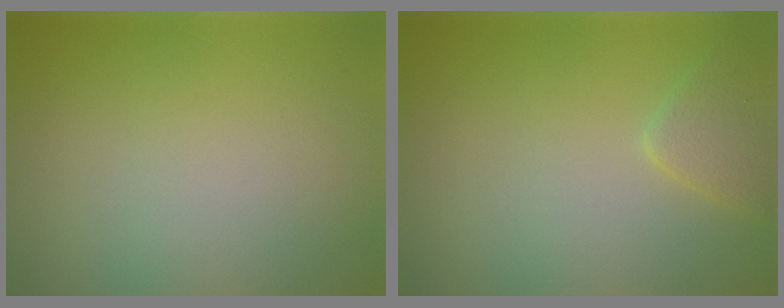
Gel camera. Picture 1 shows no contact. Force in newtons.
{"total": 2.1, "press": 2.1, "slide": 0.1}